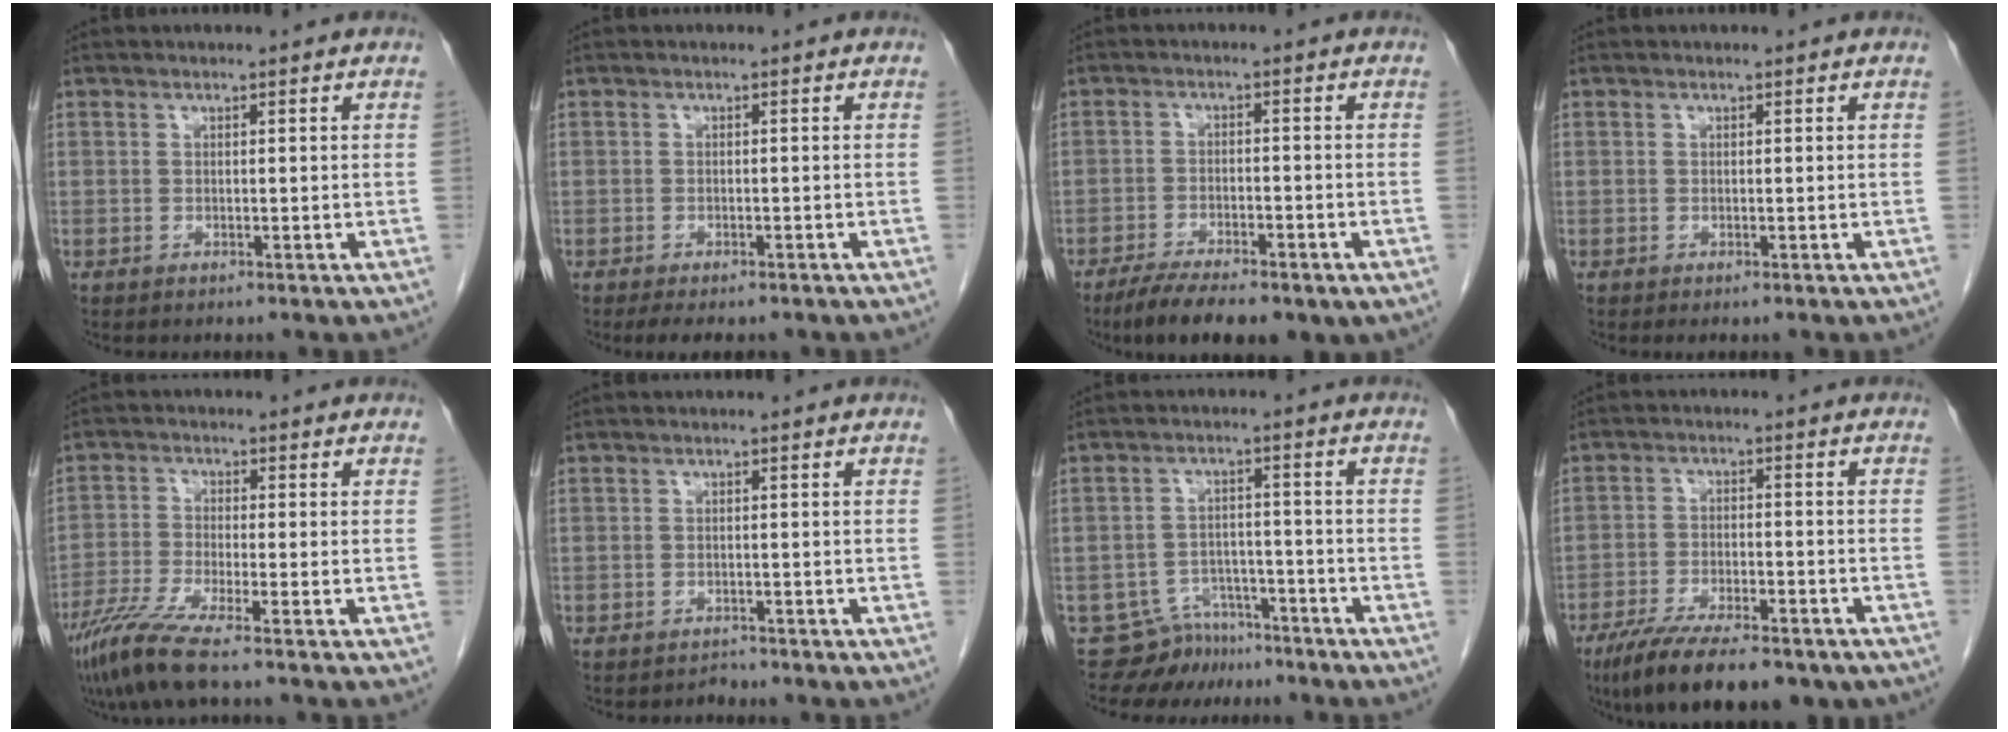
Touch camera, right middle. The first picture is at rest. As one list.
[{"total": 4.7, "force": [-3.7, 1.9, 2.3], "torque": [-0.026, -0.007, -0.049]}, {"total": 11.2, "force": [-7.7, 3.8, 7.3], "torque": [-0.111, -0.011, -0.114]}, {"total": 1.4, "force": [-1.0, 0.6, 0.8], "torque": [-0.009, -0.002, -0.009]}, {"total": 7.0, "force": [-5.2, -0.6, 4.6], "torque": [-0.099, -0.027, -0.105]}, {"total": 1.0, "force": [-0.9, 0.2, -0.4], "torque": [0.006, -0.004, -0.015]}, {"total": 7.2, "force": [-6.1, 3.7, -0.6], "torque": [0.017, 0.027, -0.096]}, {"total": 15.6, "force": [-11.6, 4.6, 9.3], "torque": [-0.144, -0.013, -0.177]}]